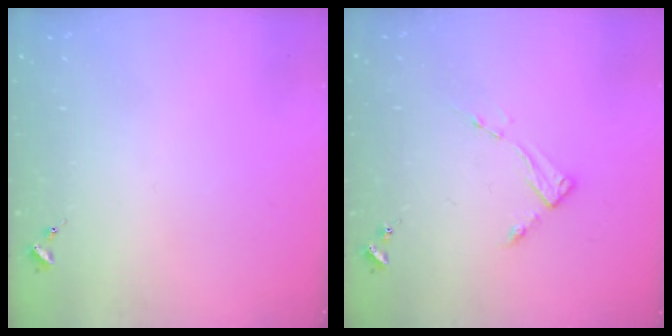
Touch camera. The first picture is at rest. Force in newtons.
{"total": 3.6, "press": 3.5, "slide": 0.4}